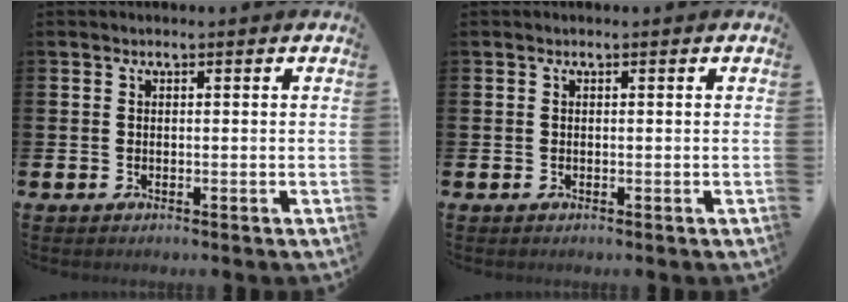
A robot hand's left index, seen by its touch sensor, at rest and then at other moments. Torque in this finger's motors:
{"motor_torque": [0.00, 0.00, 0.00, 0.00]}